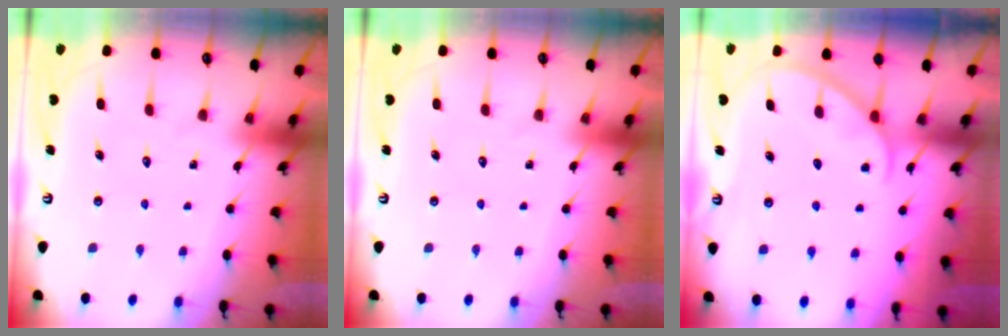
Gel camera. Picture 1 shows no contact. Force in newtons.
{"total": 0.0}
{"total": 1.2, "press": 1.1, "slide": 0.2}